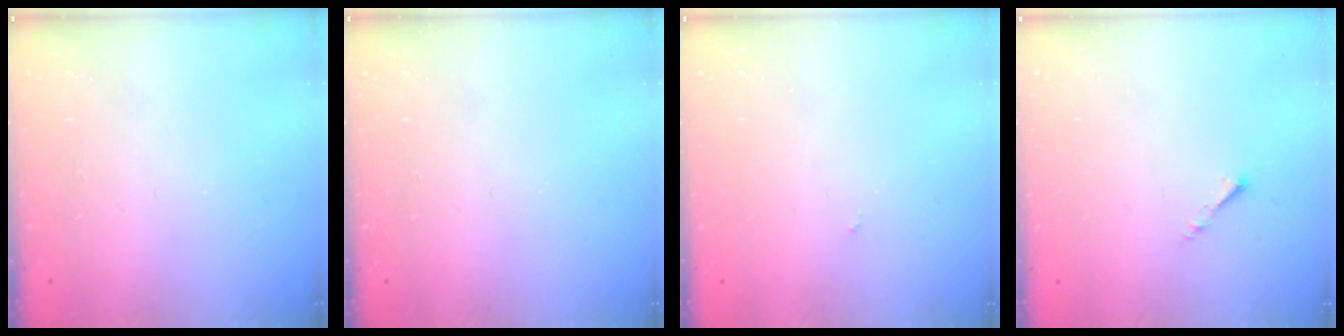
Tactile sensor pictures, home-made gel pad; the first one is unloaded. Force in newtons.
{"total": 0.0}
{"total": 0.0}
{"total": 1.1, "press": 1.0, "slide": 0.3}